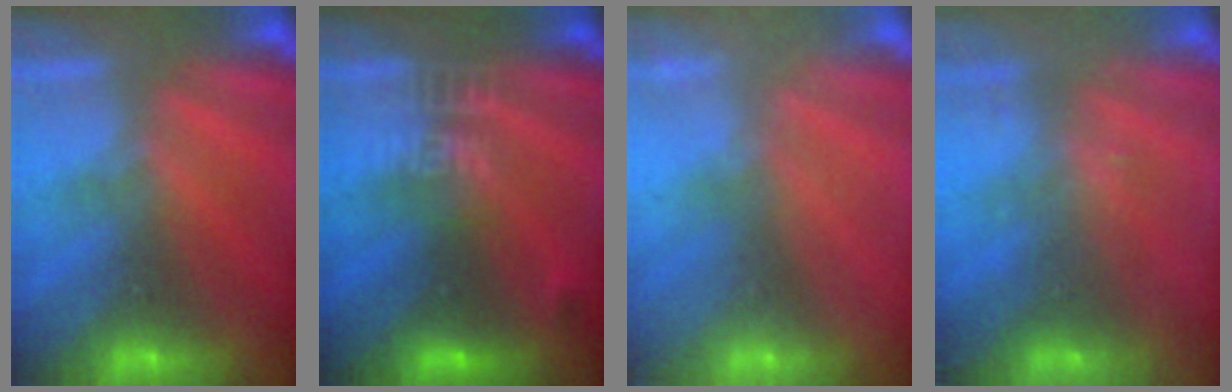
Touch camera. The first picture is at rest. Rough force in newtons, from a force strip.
{"total": 3.3}
{"total": 2.5}
{"total": 2.2}